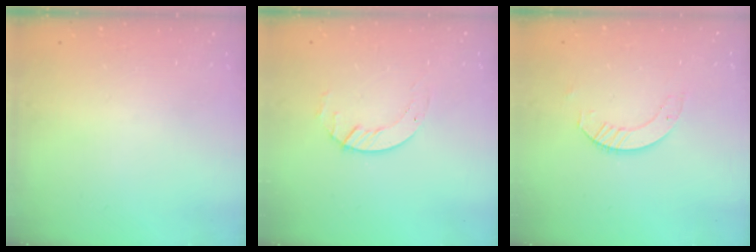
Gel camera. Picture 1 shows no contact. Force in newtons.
{"total": 3.3, "press": 3.3, "slide": 0.4}
{"total": 3.8, "press": 3.8, "slide": 0.1}